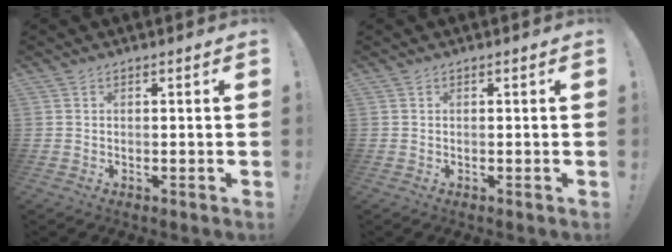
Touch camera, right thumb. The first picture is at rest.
{"total": 0.0}